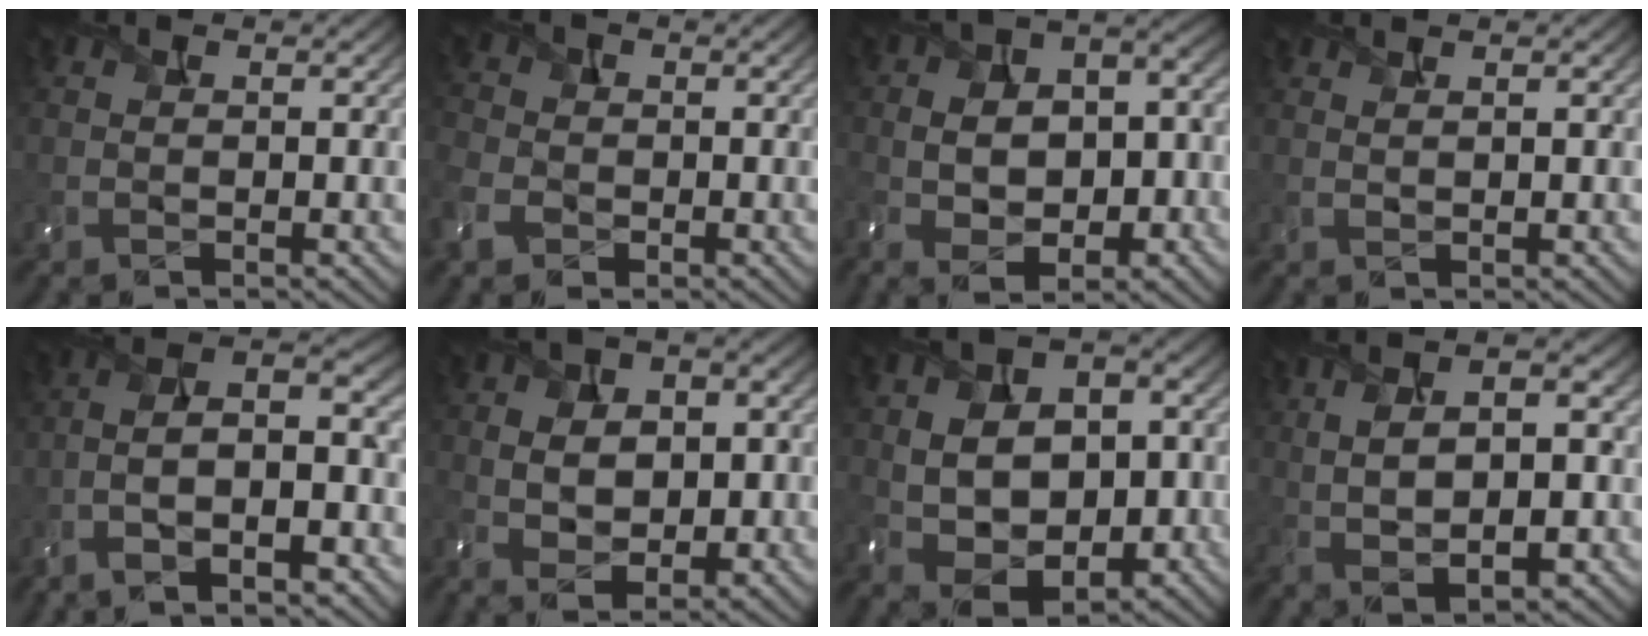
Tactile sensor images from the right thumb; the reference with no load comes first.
{"total": 4.9, "force": [-2.2, 3.8, 2.3], "torque": [-0.078, -0.011, -0.055]}
{"total": 11.6, "force": [-2.3, 7.1, 8.9], "torque": [-0.150, -0.020, -0.015]}
{"total": 1.2, "force": [1.0, 0.0, 0.7], "torque": [-0.017, -0.001, 0.016]}
{"total": 10.7, "force": [-4.5, 3.8, 9.0], "torque": [-0.170, 0.004, -0.076]}
{"total": 8.2, "force": [-0.5, 5.3, 6.2], "torque": [-0.102, -0.002, -0.001]}
{"total": 11.4, "force": [-0.6, 7.7, 8.4], "torque": [-0.157, -0.008, 0.005]}
{"total": 10.3, "force": [1.6, 5.2, 8.7], "torque": [-0.139, 0.011, 0.033]}